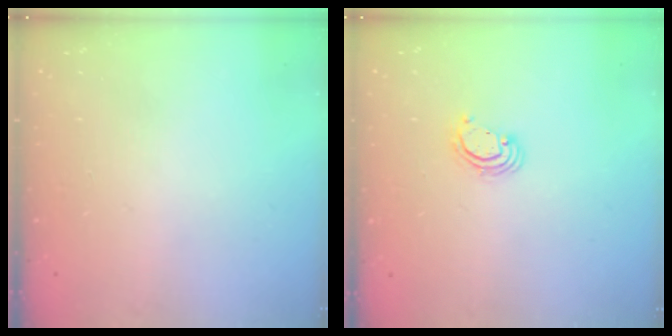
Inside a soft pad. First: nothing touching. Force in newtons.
{"total": 2.6, "press": 2.6, "slide": 0.1}